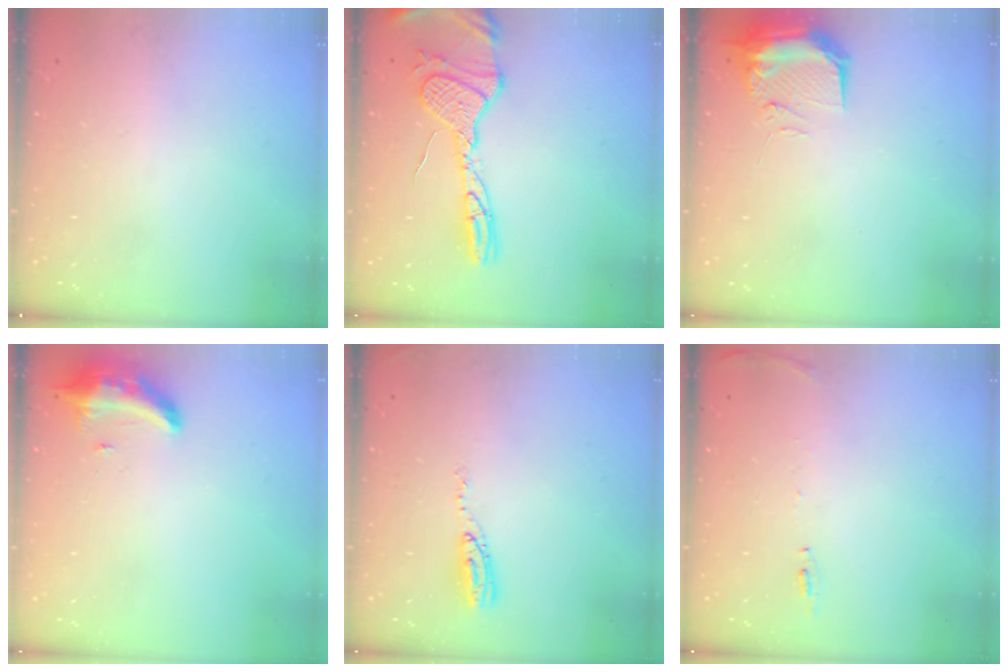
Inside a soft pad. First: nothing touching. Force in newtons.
{"total": 17.0, "press": 17.0, "slide": 1.6}
{"total": 14.8, "press": 11.3, "slide": 9.5}
{"total": 8.2, "press": 8.1, "slide": 1.6}
{"total": 5.9, "press": 5.9, "slide": 0.4}
{"total": 6.1, "press": 6.0, "slide": 0.9}